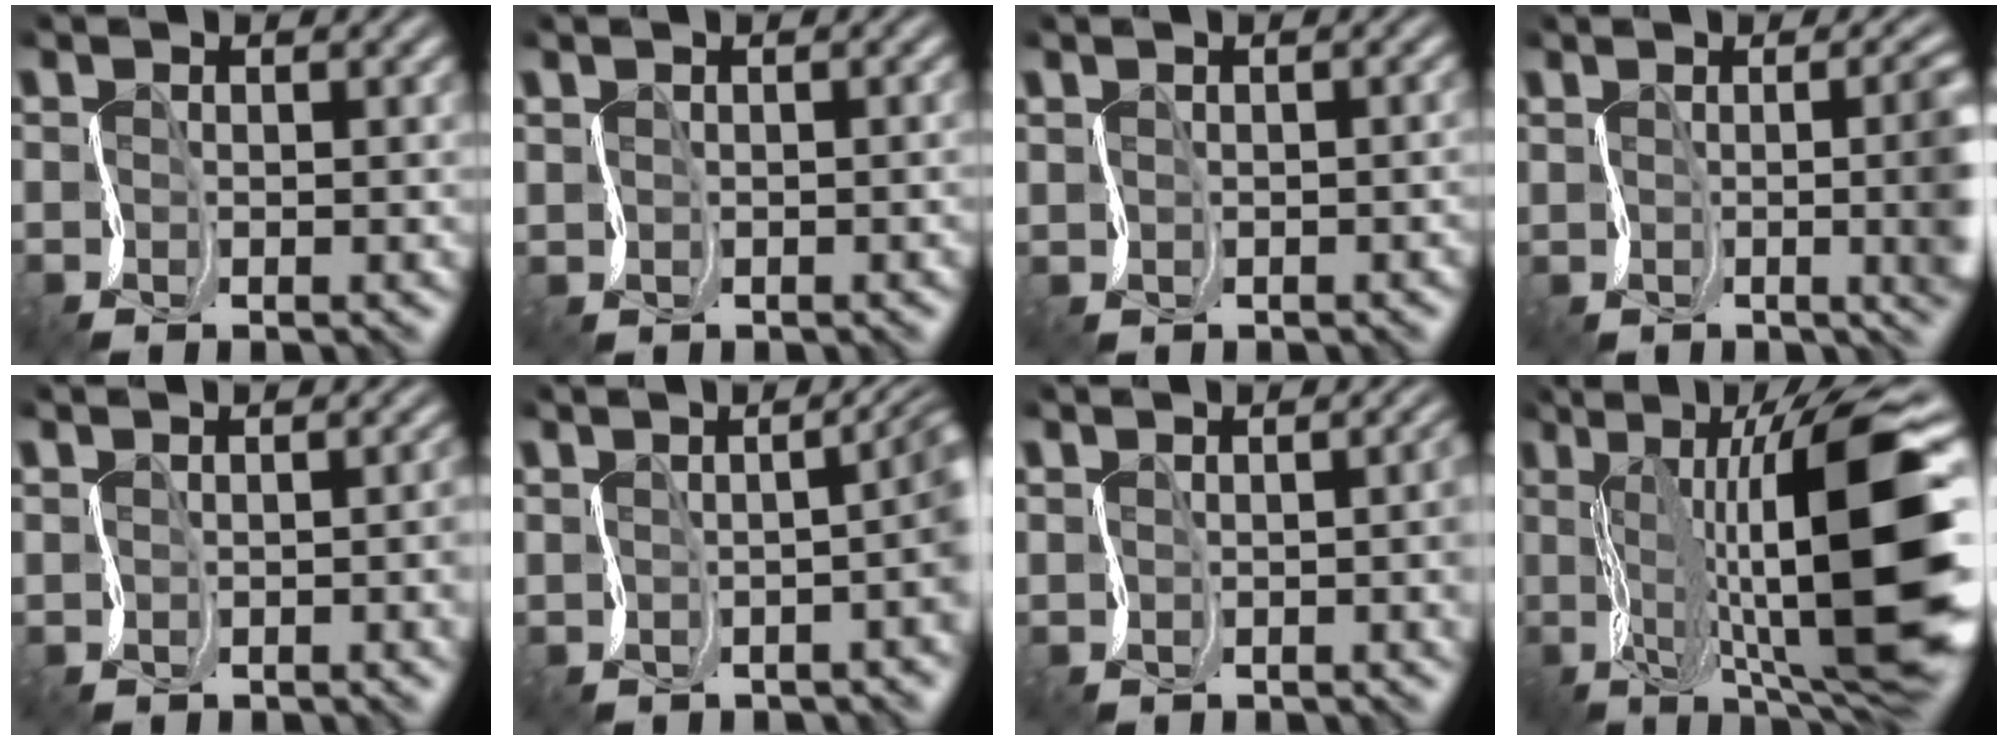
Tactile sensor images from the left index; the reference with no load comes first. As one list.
[{"total": 0.8, "force": [-0.2, 0.2, -0.8], "torque": [0.006, 0.011, 0.009]}, {"total": 0.9, "force": [-0.5, 0.6, -0.5], "torque": [0.011, 0.014, 0.007]}, {"total": 5.8, "force": [0.4, 2.1, 5.3], "torque": [-0.039, -0.005, 0.016]}, {"total": 1.1, "force": [-0.1, 0.6, 1.0], "torque": [-0.005, 0.004, 0.007]}, {"total": 4.7, "force": [-0.2, 1.8, 4.4], "torque": [-0.010, -0.003, 0.002]}, {"total": 2.0, "force": [0.3, 0.8, 1.8], "torque": [-0.010, 0.002, 0.011]}, {"total": 16.0, "force": [1.4, 4.5, 15.3], "torque": [-0.226, 0.027, 0.032]}]